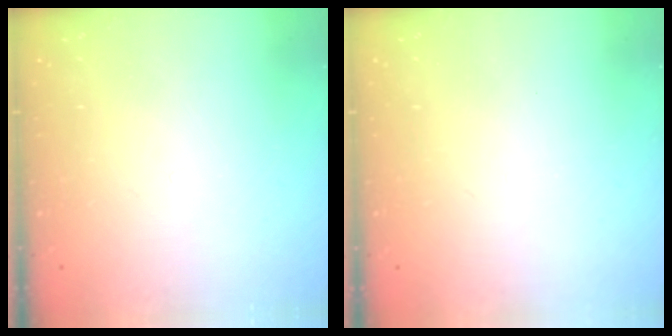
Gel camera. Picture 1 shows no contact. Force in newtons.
{"total": 2.1, "press": 2.0, "slide": 0.4}